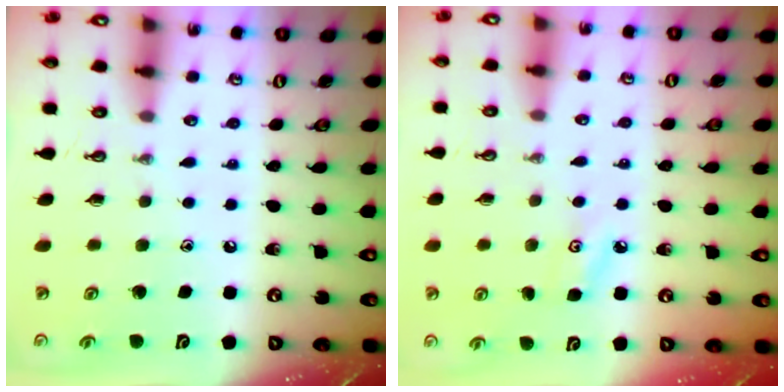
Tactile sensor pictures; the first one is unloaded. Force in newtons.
{"total": 4.6, "press": 4.5, "slide": 0.8}